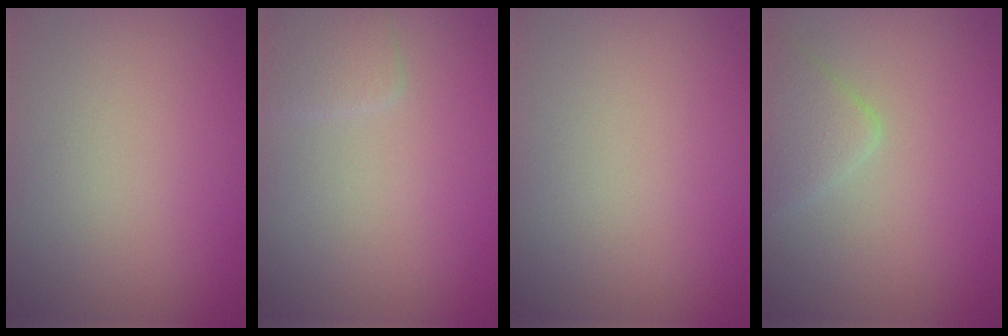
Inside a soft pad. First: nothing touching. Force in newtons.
{"total": 1.5, "press": 1.5, "slide": 0.0}
{"total": 0.0}
{"total": 2.2, "press": 2.2, "slide": 0.2}